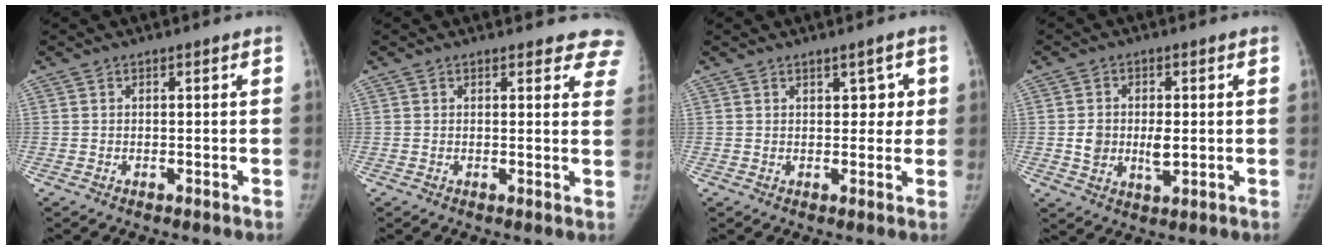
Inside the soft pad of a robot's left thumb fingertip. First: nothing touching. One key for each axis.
{"total": 6.9, "fx": 6.3, "fy": 2.8, "fz": 0.7, "tx": 0.046, "ty": -0.026, "tz": 0.036}
{"total": 3.6, "fx": 1.0, "fy": 2.1, "fz": 2.7, "tx": -0.003, "ty": -0.003, "tz": 0.010}
{"total": 6.9, "fx": -0.5, "fy": 4.5, "fz": 5.2, "tx": -0.073, "ty": -0.003, "tz": -0.002}